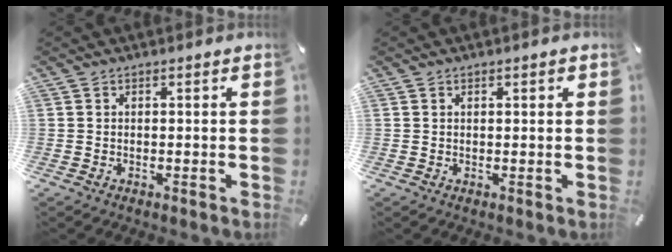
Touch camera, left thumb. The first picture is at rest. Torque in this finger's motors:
{"motor_torque": [-0.06, -0.05, 0.05, 0.05, 0.00]}